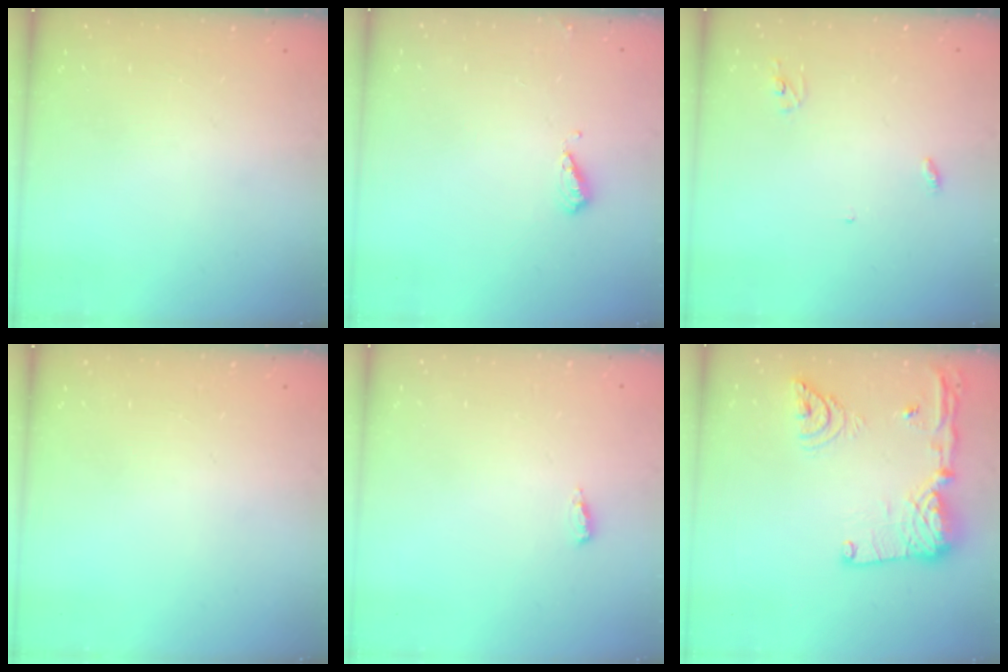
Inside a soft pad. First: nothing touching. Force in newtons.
{"total": 4.5, "press": 4.4, "slide": 0.8}
{"total": 2.8, "press": 2.8, "slide": 0.2}
{"total": 0.0}
{"total": 2.7, "press": 2.5, "slide": 1.0}
{"total": 20.1, "press": 19.9, "slide": 3.0}